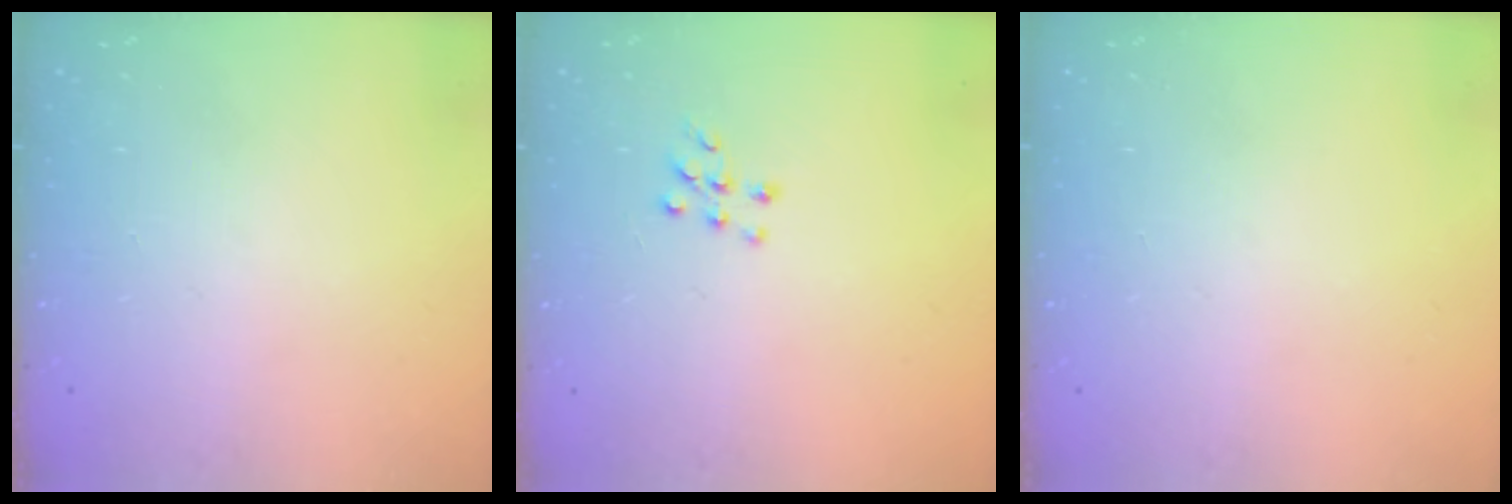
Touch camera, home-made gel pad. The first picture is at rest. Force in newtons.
{"total": 5.6, "press": 5.6, "slide": 0.8}
{"total": 0.0}